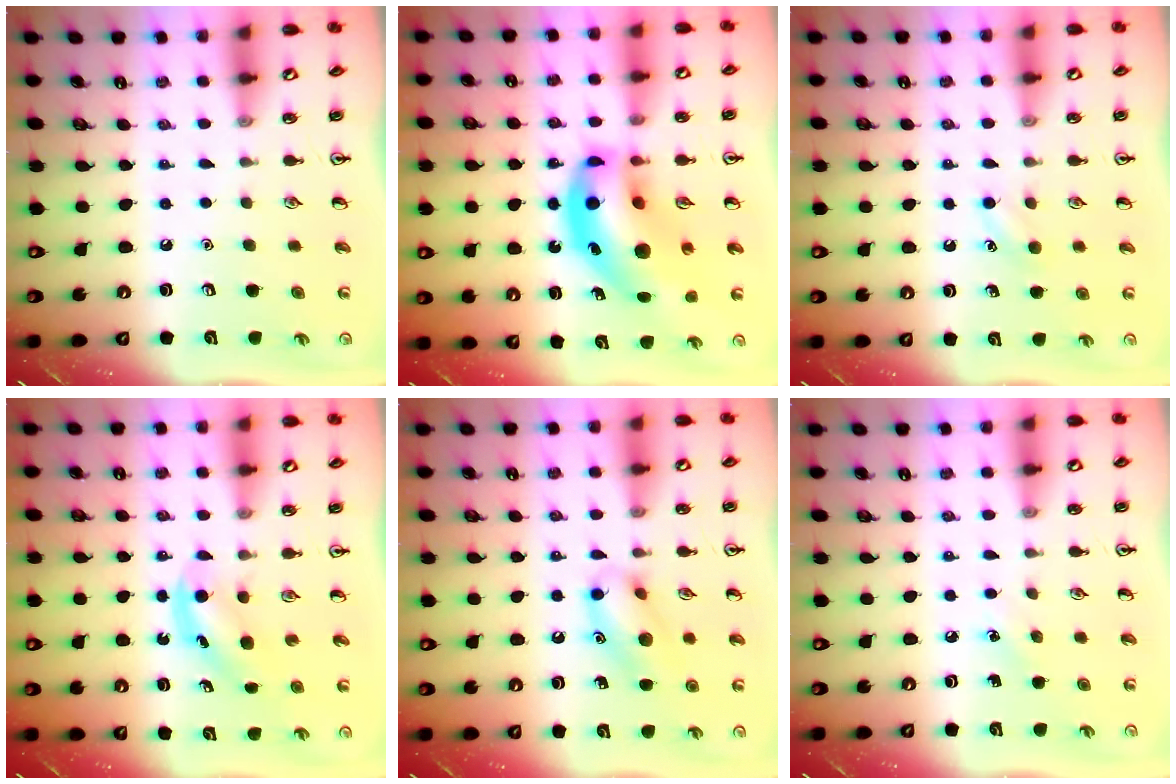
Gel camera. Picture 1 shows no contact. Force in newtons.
{"total": 18.5, "press": 17.8, "slide": 5.2}
{"total": 5.2, "press": 4.9, "slide": 1.5}
{"total": 4.0, "press": 4.0, "slide": 0.8}
{"total": 11.7, "press": 11.6, "slide": 0.9}
{"total": 4.2, "press": 3.9, "slide": 1.5}